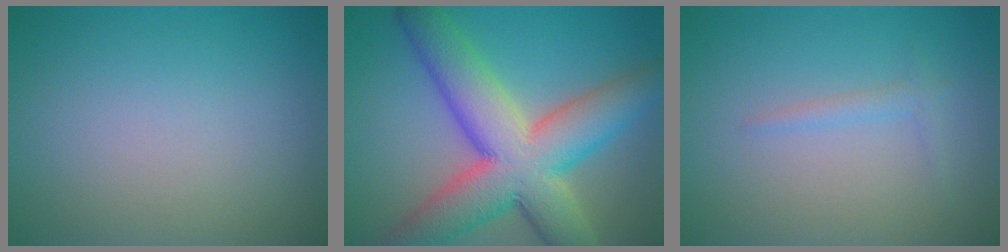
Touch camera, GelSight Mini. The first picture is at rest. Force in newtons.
{"total": 11.7, "press": 11.7, "slide": 0.4}
{"total": 1.0, "press": 1.0, "slide": 0.1}